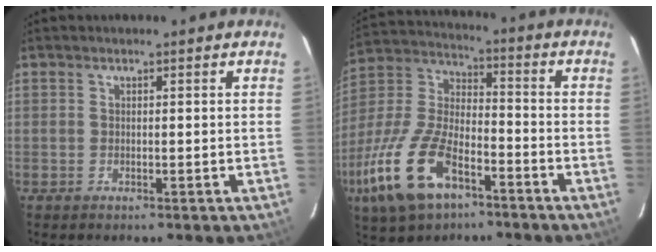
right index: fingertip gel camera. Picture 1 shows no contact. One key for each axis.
{"total": 19.9, "fx": -10.4, "fy": 9.5, "fz": 14.0, "tx": -0.316, "ty": -0.017, "tz": -0.195}